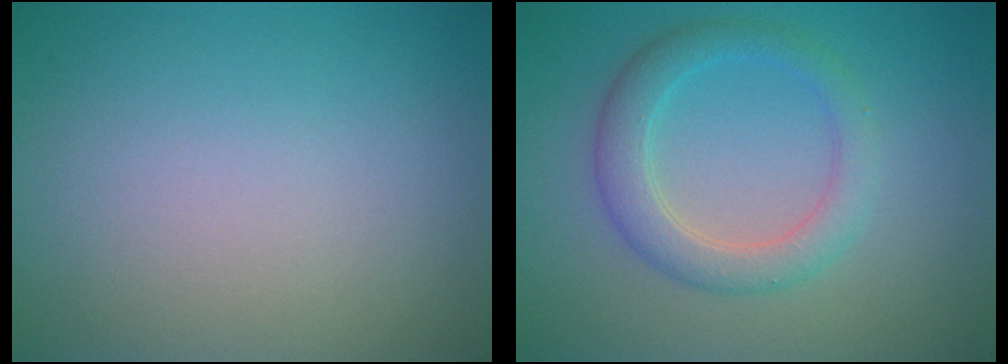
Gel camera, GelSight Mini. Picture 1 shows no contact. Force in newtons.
{"total": 3.4, "press": 3.4, "slide": 0.1}